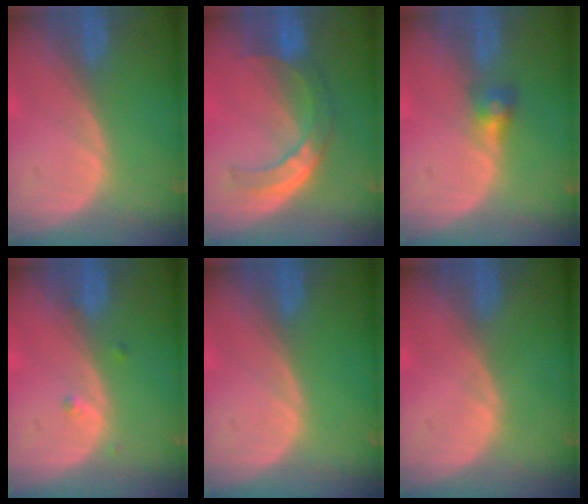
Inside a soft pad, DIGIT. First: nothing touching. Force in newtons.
{"total": 7.7, "press": 6.5, "slide": 4.2}
{"total": 2.6, "press": 2.5, "slide": 0.7}
{"total": 1.3, "press": 1.1, "slide": 0.7}
{"total": 0.0}
{"total": 0.0}